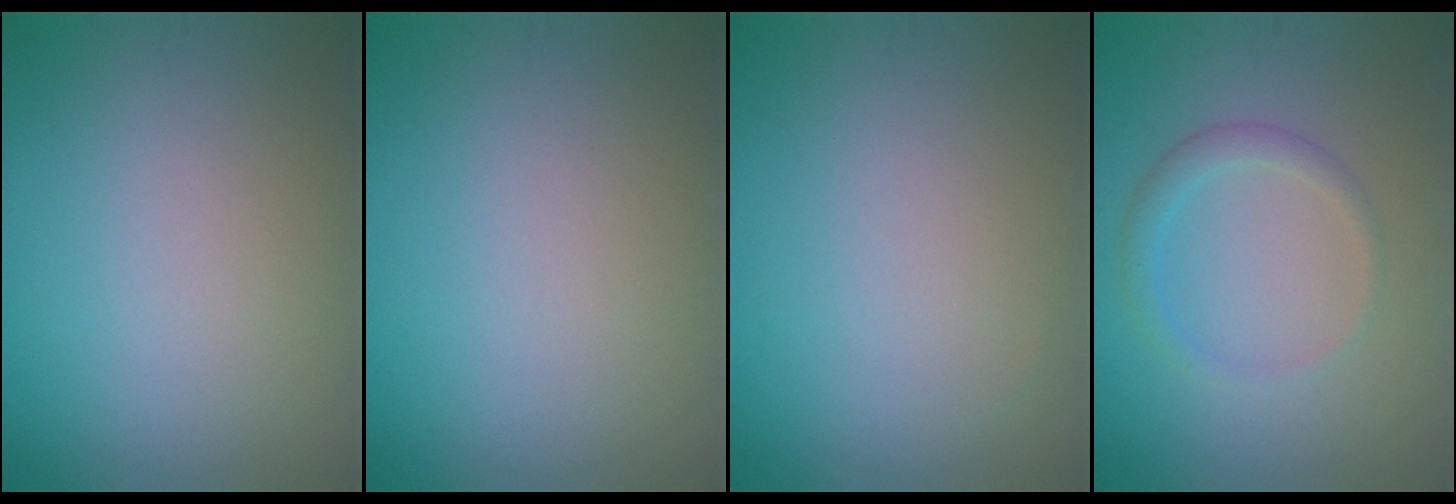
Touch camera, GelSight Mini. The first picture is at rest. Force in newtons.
{"total": 0.0}
{"total": 0.0}
{"total": 1.8, "press": 1.8, "slide": 0.1}